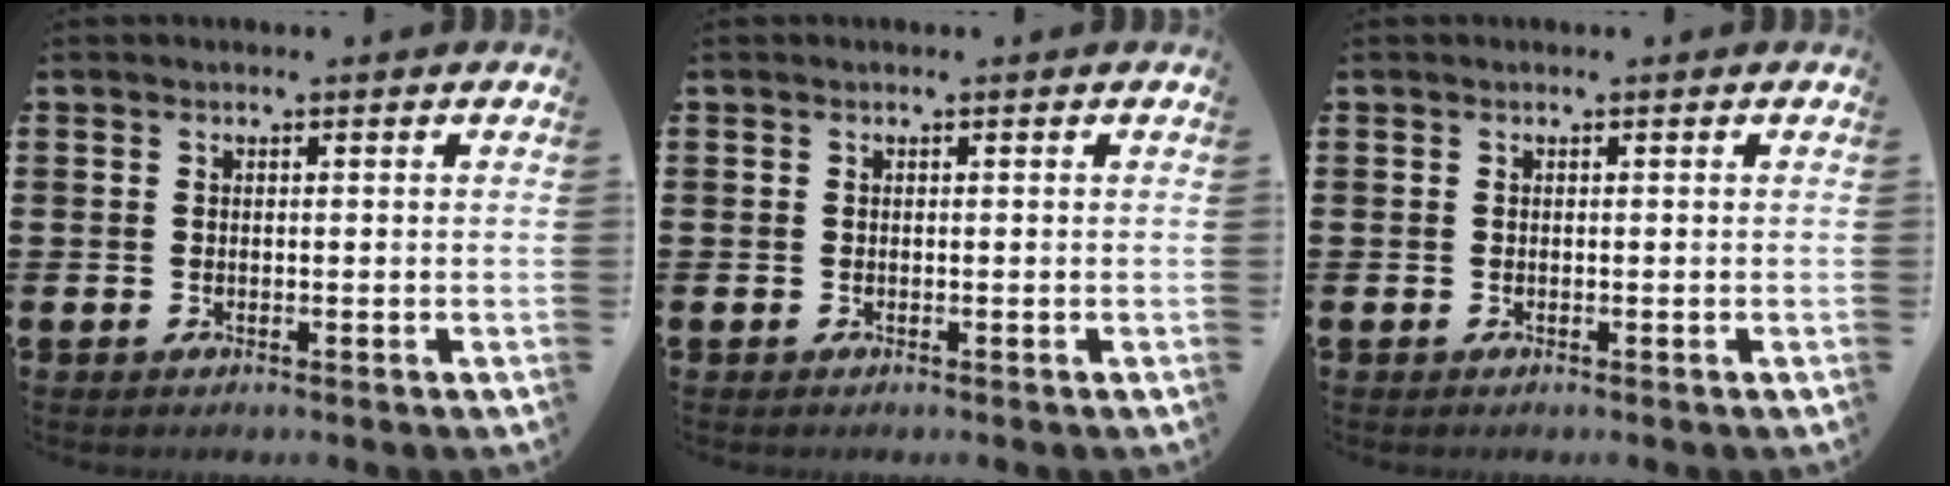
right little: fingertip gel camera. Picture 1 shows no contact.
{"total": 0.0}
{"total": 0.0}